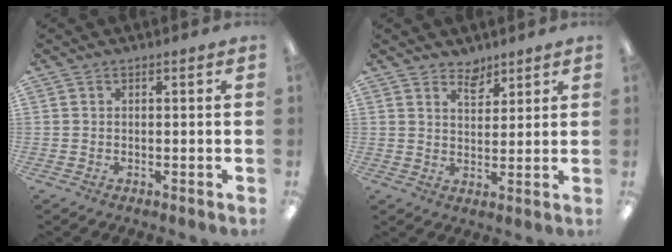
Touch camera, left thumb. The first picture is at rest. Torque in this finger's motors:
{"motor_torque": [-0.14, -0.15, -0.03, -0.02, 0.09]}